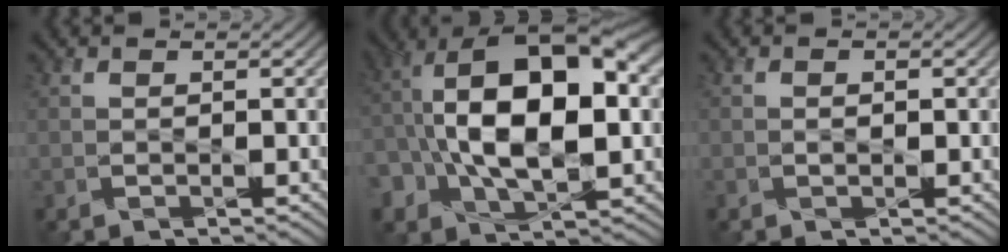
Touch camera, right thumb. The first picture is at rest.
{"total": 16.8, "force": [0.4, 9.5, 13.9], "torque": [-0.265, 0.002, 0.003]}
{"total": 0.9, "force": [0.0, 0.4, 0.8], "torque": [-0.013, -0.001, 0.000]}